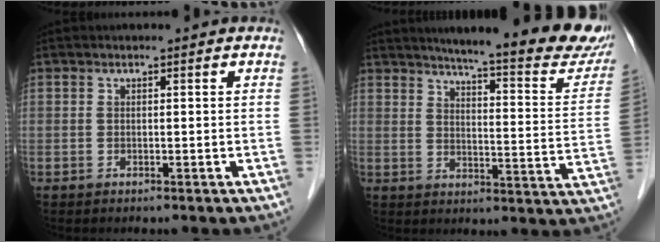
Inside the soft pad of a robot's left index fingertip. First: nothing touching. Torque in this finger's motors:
{"motor_torque": [0.10, -0.32, 0.62, 0.12]}